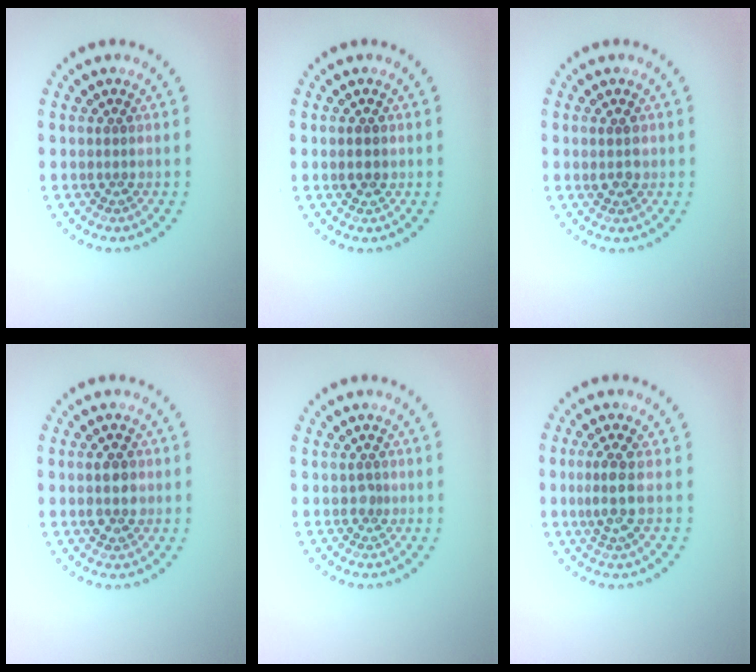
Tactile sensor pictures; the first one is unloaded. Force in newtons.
{"total": 1.9, "press": 1.9, "slide": 0.1}
{"total": 1.5, "press": 1.4, "slide": 0.3}
{"total": 3.0, "press": 3.0, "slide": 0.2}
{"total": 0.8, "press": 0.5, "slide": 0.6}
{"total": 2.4, "press": 2.0, "slide": 1.3}